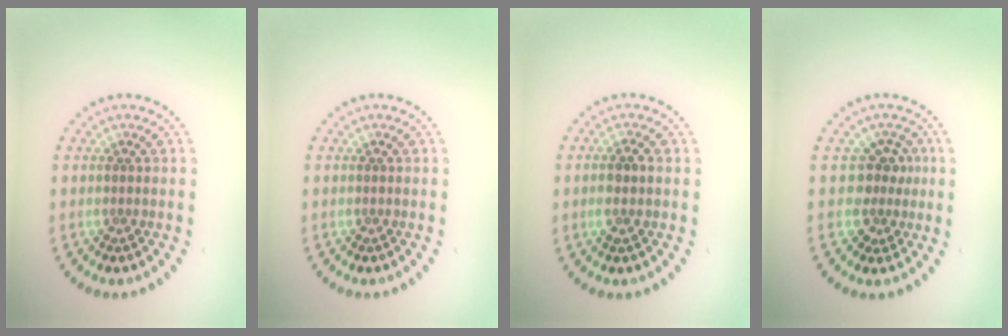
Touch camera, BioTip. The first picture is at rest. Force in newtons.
{"total": 0.0}
{"total": 1.3, "press": 1.3, "slide": 0.4}
{"total": 2.6, "press": 1.9, "slide": 1.7}